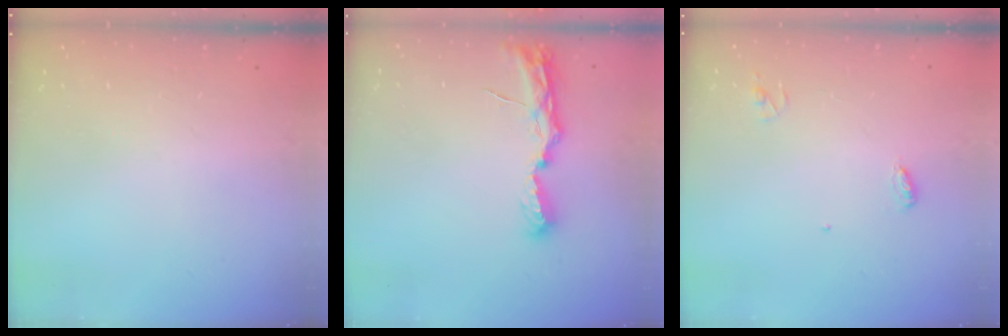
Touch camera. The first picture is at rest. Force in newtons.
{"total": 8.0, "press": 8.0, "slide": 0.7}
{"total": 3.8, "press": 3.7, "slide": 0.4}